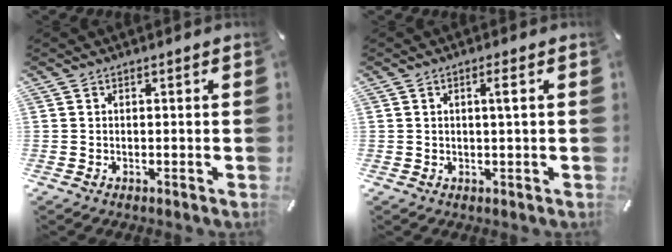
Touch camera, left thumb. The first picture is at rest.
{"total": 2.4, "force": [0.6, 0.3, 2.3], "torque": [-0.047, 0.003, 0.007]}